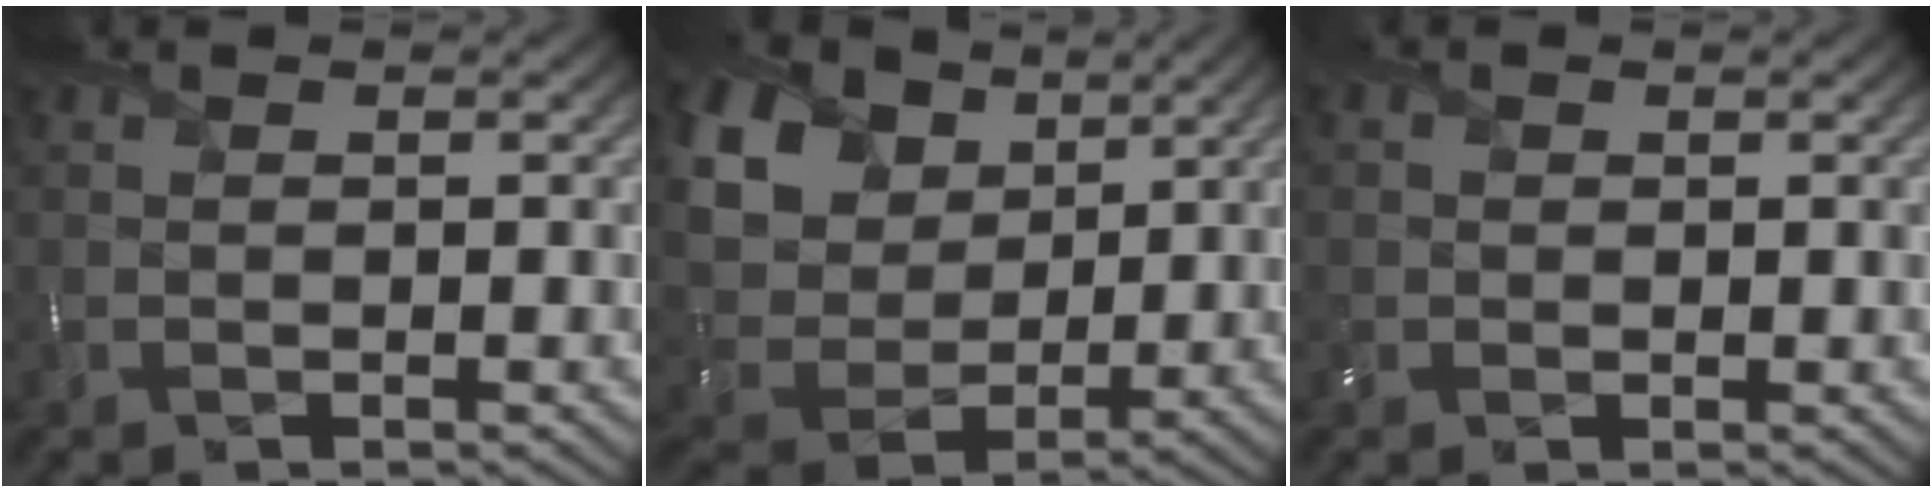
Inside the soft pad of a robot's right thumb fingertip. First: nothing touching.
{"total": 16.6, "force": [7.6, 12.1, 8.4], "torque": [-0.264, 0.041, 0.160]}
{"total": 1.5, "force": [0.1, 1.4, 0.3], "torque": [-0.011, -0.001, 0.000]}